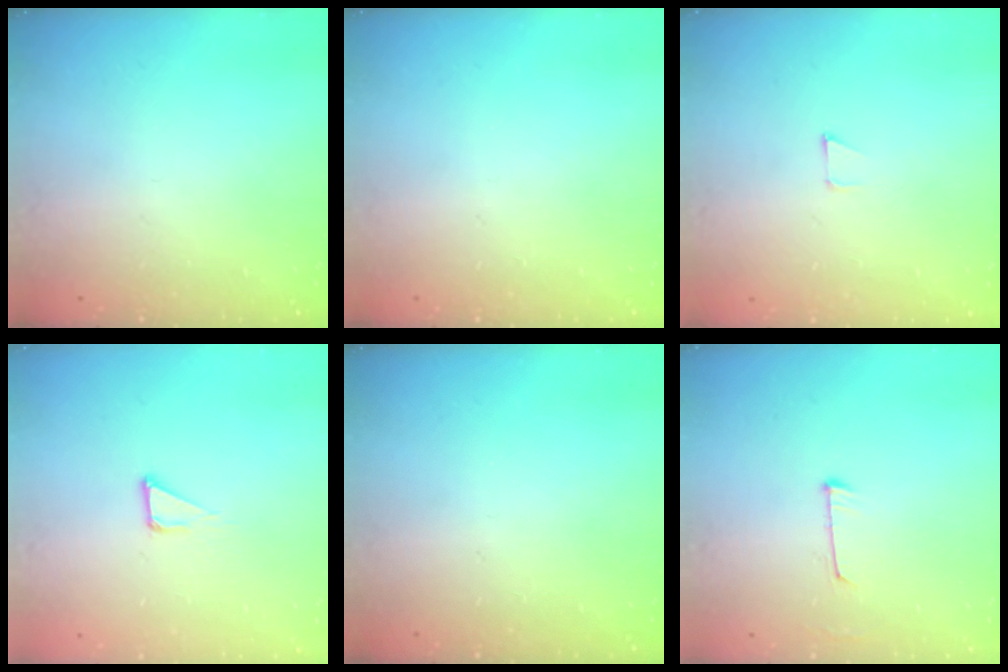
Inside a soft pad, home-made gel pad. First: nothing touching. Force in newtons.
{"total": 0.0}
{"total": 2.6, "press": 2.6, "slide": 0.2}
{"total": 3.1, "press": 3.1, "slide": 0.2}
{"total": 0.0}
{"total": 5.9, "press": 5.9, "slide": 0.4}